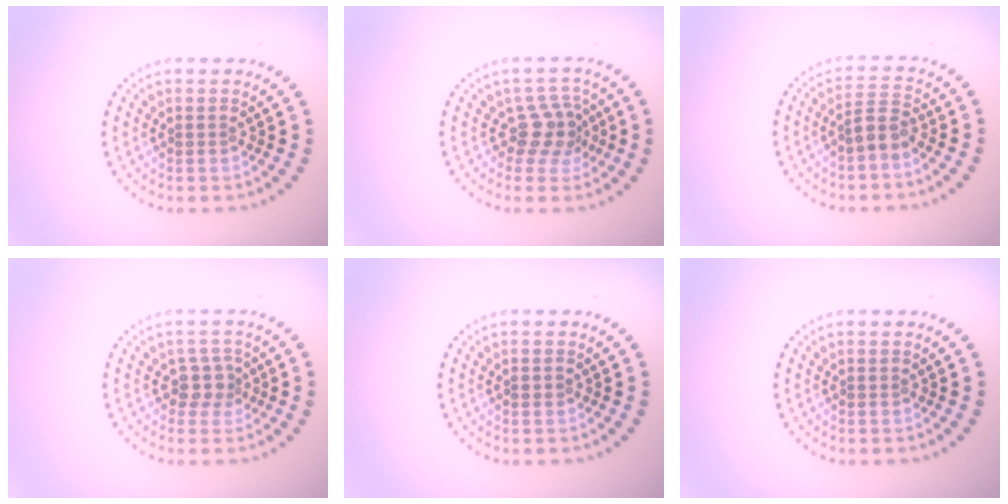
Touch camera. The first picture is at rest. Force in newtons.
{"total": 2.8, "press": 2.1, "slide": 1.8}
{"total": 2.3, "press": 1.9, "slide": 1.2}
{"total": 1.9, "press": 1.5, "slide": 1.1}
{"total": 0.8, "press": 0.8, "slide": 0.1}
{"total": 0.0}